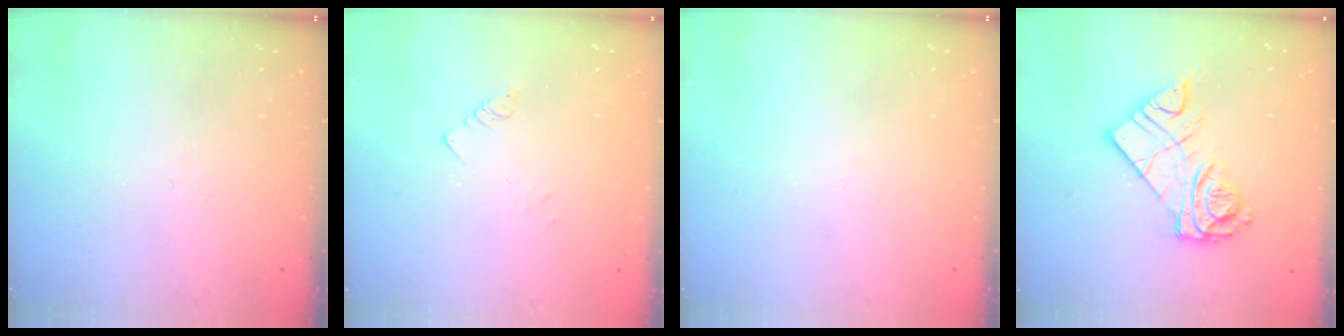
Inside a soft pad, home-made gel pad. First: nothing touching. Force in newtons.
{"total": 1.3, "press": 1.2, "slide": 0.1}
{"total": 0.0}
{"total": 12.4, "press": 12.4, "slide": 0.9}